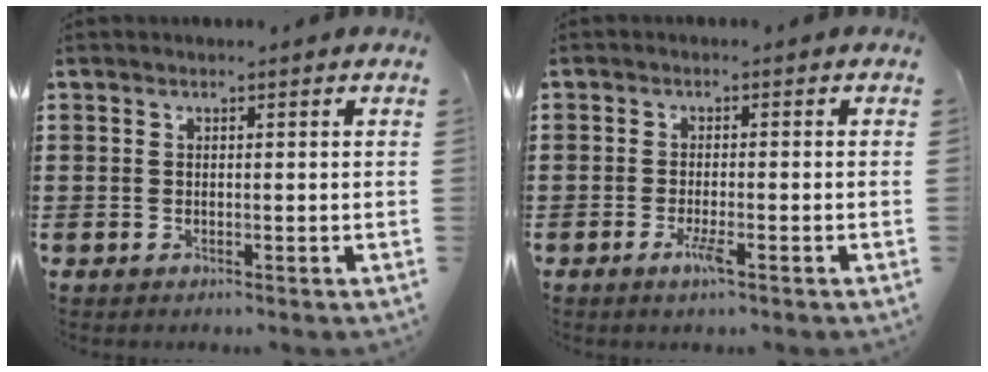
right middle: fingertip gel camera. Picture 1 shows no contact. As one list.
[{"total": 2.8, "force": [-1.3, 0.3, 2.4], "torque": [-0.054, -0.008, -0.028]}]